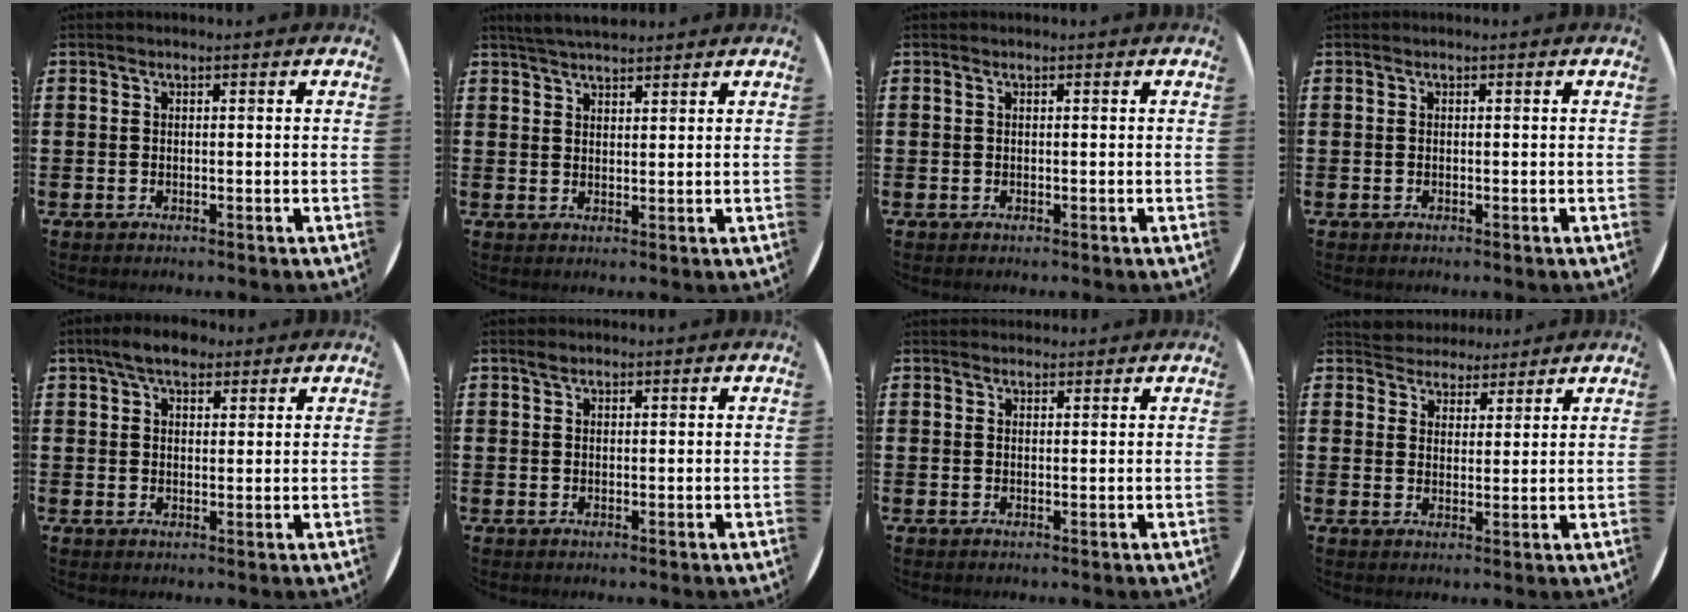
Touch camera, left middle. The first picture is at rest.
{"total": 3.8, "force": [3.7, 0.5, 0.9], "torque": [-0.025, -0.005, 0.068]}
{"total": 0.0}
{"total": 0.0}
{"total": 4.3, "force": [3.3, 2.0, 1.9], "torque": [-0.028, 0.002, 0.057]}
{"total": 0.9, "force": [0.7, 0.5, 0.3], "torque": [0.001, 0.002, 0.011]}
{"total": 0.9, "force": [0.9, 0.2, -0.1], "torque": [0.009, -0.001, 0.015]}
{"total": 4.1, "force": [3.8, 1.5, -0.2], "torque": [-0.009, -0.008, 0.072]}